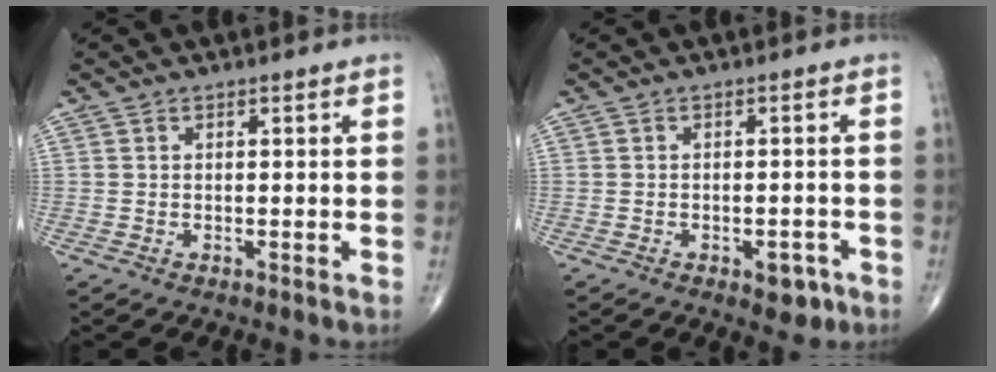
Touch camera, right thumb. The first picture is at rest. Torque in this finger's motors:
{"motor_torque": [0.73, 0.53, -0.03, -0.52, 0.06]}